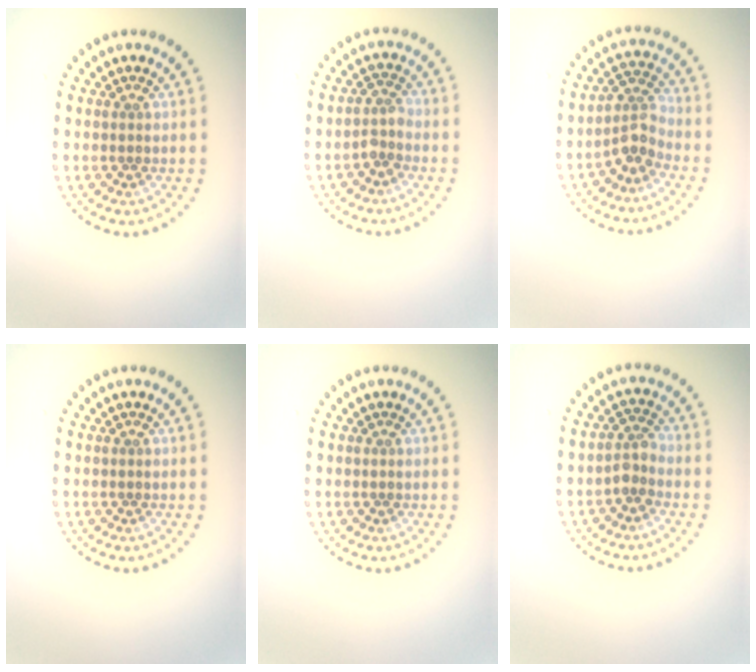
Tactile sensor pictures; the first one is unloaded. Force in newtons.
{"total": 1.8, "press": 1.3, "slide": 1.2}
{"total": 2.8, "press": 2.2, "slide": 1.8}
{"total": 0.0}
{"total": 0.0}
{"total": 1.9, "press": 1.5, "slide": 1.2}